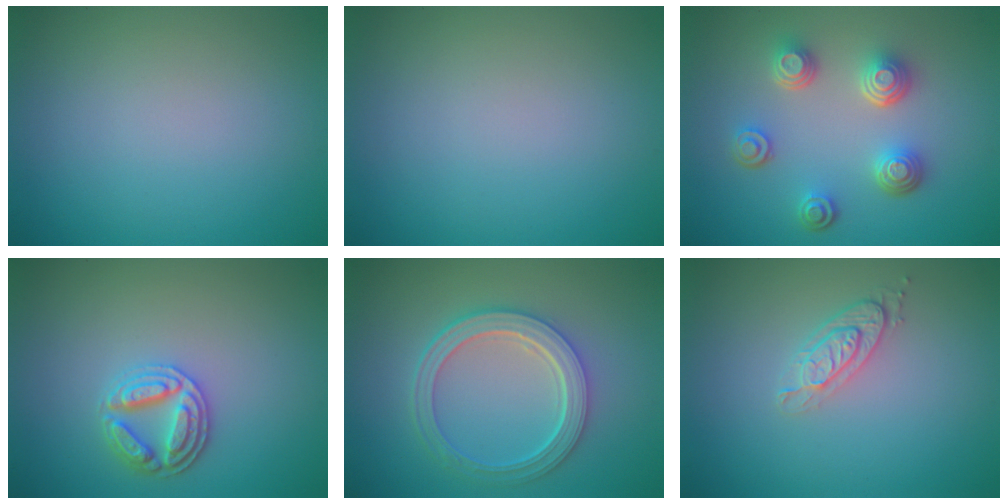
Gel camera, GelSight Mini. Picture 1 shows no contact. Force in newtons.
{"total": 0.0}
{"total": 4.5, "press": 3.5, "slide": 2.8}
{"total": 3.0, "press": 2.9, "slide": 0.8}
{"total": 5.1, "press": 4.0, "slide": 3.1}
{"total": 2.1, "press": 1.9, "slide": 0.8}